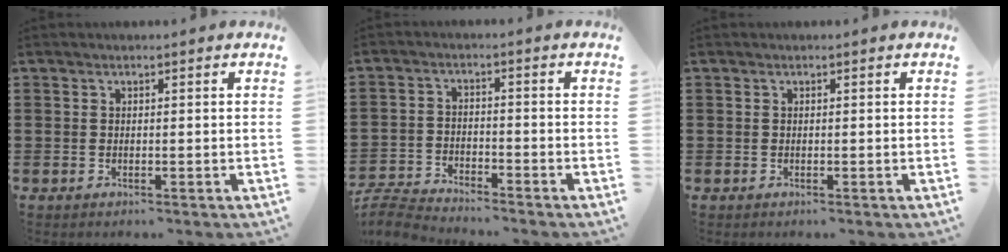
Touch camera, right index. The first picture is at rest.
{"total": 4.4, "force": [-4.4, 0.3, 0.4], "torque": [-0.029, -0.004, -0.097]}
{"total": 0.0}